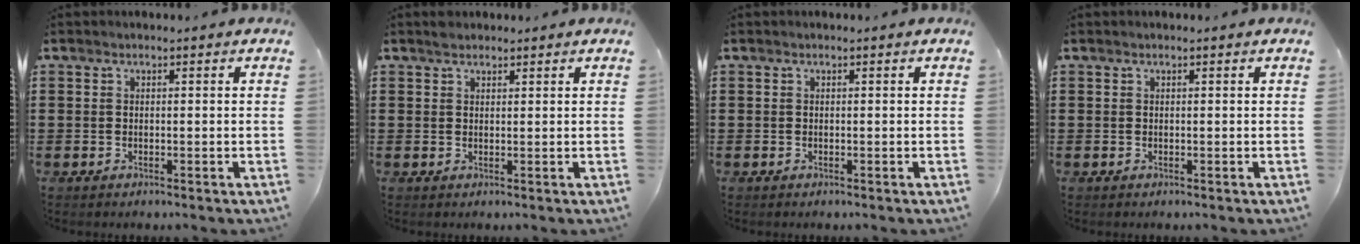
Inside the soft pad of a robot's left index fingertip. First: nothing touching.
{"total": 1.5, "force": [1.3, 0.6, 0.0], "torque": [-0.004, 0.003, 0.026]}
{"total": 0.0}
{"total": 0.0}